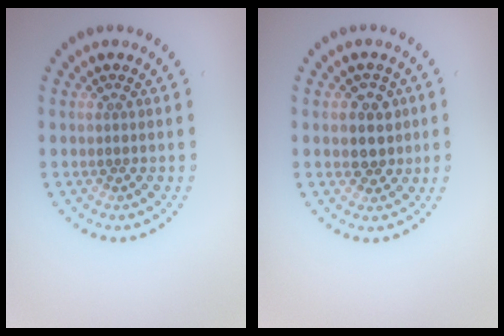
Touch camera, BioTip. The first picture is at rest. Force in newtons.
{"total": 2.7, "press": 2.5, "slide": 1.1}